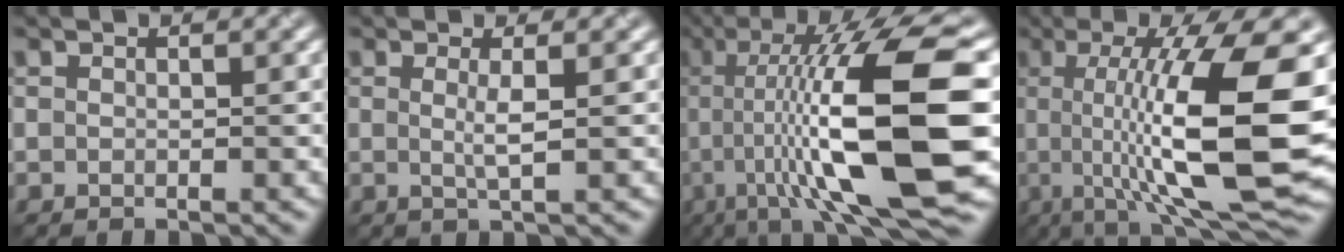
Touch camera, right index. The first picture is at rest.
{"total": 1.9, "force": [0.2, 0.3, 1.8], "torque": [-0.035, -0.003, 0.001]}
{"total": 15.8, "force": [-0.5, 3.4, 15.4], "torque": [-0.227, 0.021, -0.007]}
{"total": 15.2, "force": [0.1, 4.1, 14.6], "torque": [-0.209, 0.002, -0.001]}